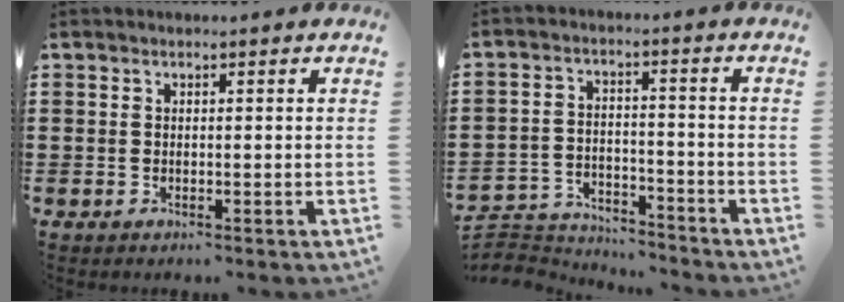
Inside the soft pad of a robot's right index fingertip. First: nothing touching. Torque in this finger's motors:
{"motor_torque": [-1.95, 0.19, -1.05, -0.21]}